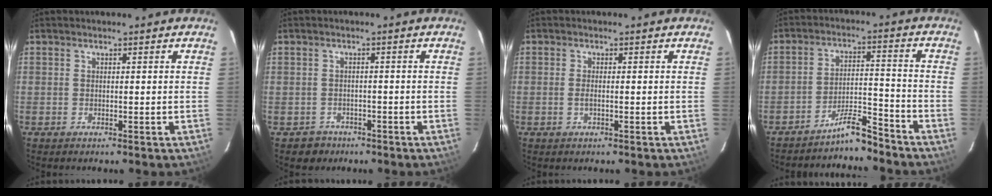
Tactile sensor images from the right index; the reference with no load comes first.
{"total": 3.6, "force": [-2.0, 3.0, -0.2], "torque": [-0.005, 0.014, -0.027]}
{"total": 1.5, "force": [-0.3, 0.3, 1.4], "torque": [-0.029, 0.000, -0.006]}
{"total": 6.5, "force": [-6.3, 0.3, 1.8], "torque": [-0.042, 0.024, -0.110]}